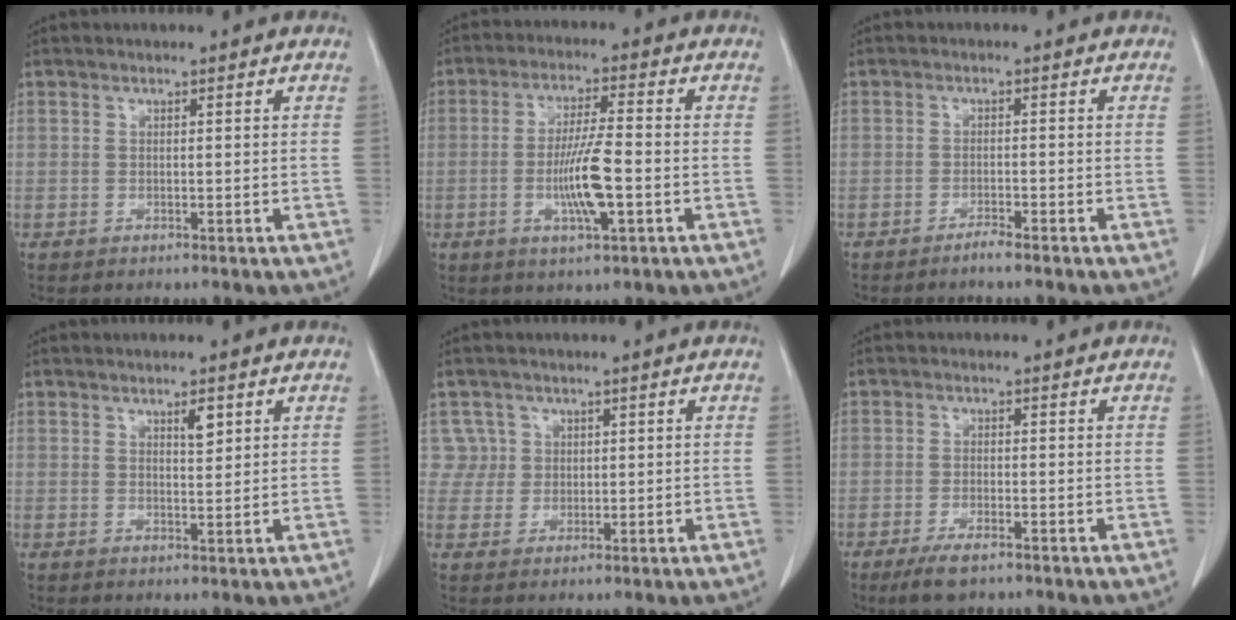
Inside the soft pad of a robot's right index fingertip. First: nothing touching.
{"total": 8.4, "force": [-2.1, 0.8, 8.1], "torque": [-0.152, -0.004, -0.038]}
{"total": 1.8, "force": [-1.6, -0.2, 0.9], "torque": [-0.022, -0.002, -0.028]}
{"total": 2.2, "force": [1.2, 0.6, 1.7], "torque": [-0.029, -0.004, 0.019]}
{"total": 3.3, "force": [1.2, 3.1, -0.6], "torque": [0.029, 0.008, 0.018]}
{"total": 4.4, "force": [-3.0, 1.0, 3.0], "torque": [-0.067, -0.009, -0.051]}